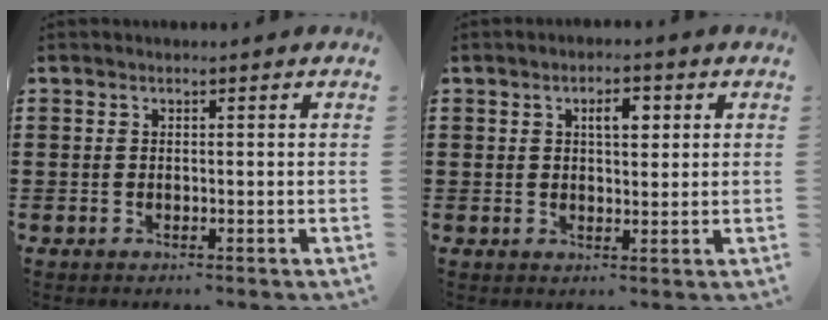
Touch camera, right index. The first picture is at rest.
{"total": 3.4, "force": [1.1, 1.4, 2.9], "torque": [-0.043, 0.003, 0.012]}